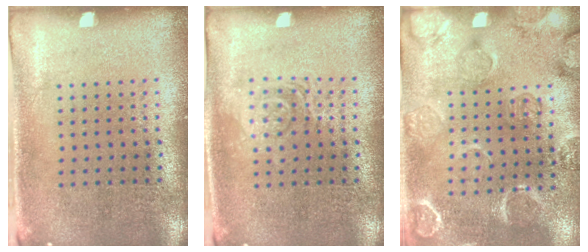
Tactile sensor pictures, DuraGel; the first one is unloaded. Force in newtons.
{"total": 1.1, "press": 1.1, "slide": 0.2}
{"total": 2.3, "press": 2.1, "slide": 0.9}